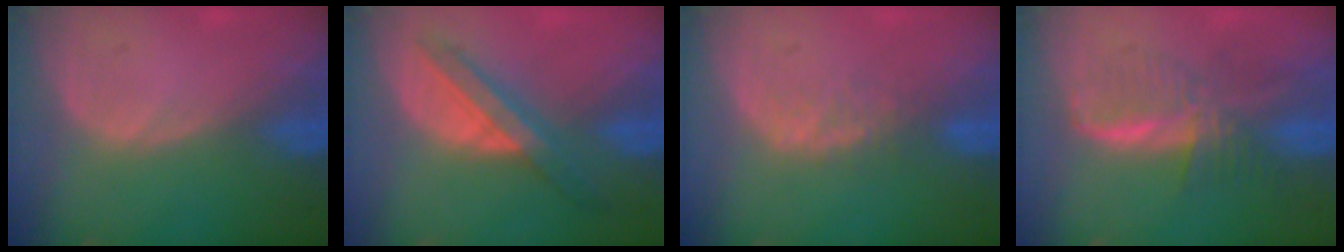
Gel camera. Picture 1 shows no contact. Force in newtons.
{"total": 5.9, "press": 5.9, "slide": 0.4}
{"total": 2.3, "press": 2.3, "slide": 0.5}
{"total": 6.2, "press": 6.1, "slide": 0.6}